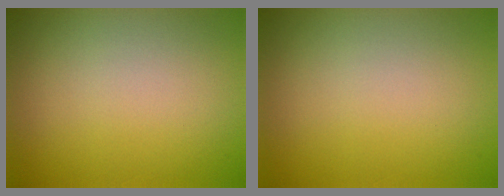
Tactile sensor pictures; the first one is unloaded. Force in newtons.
{"total": 0.0}